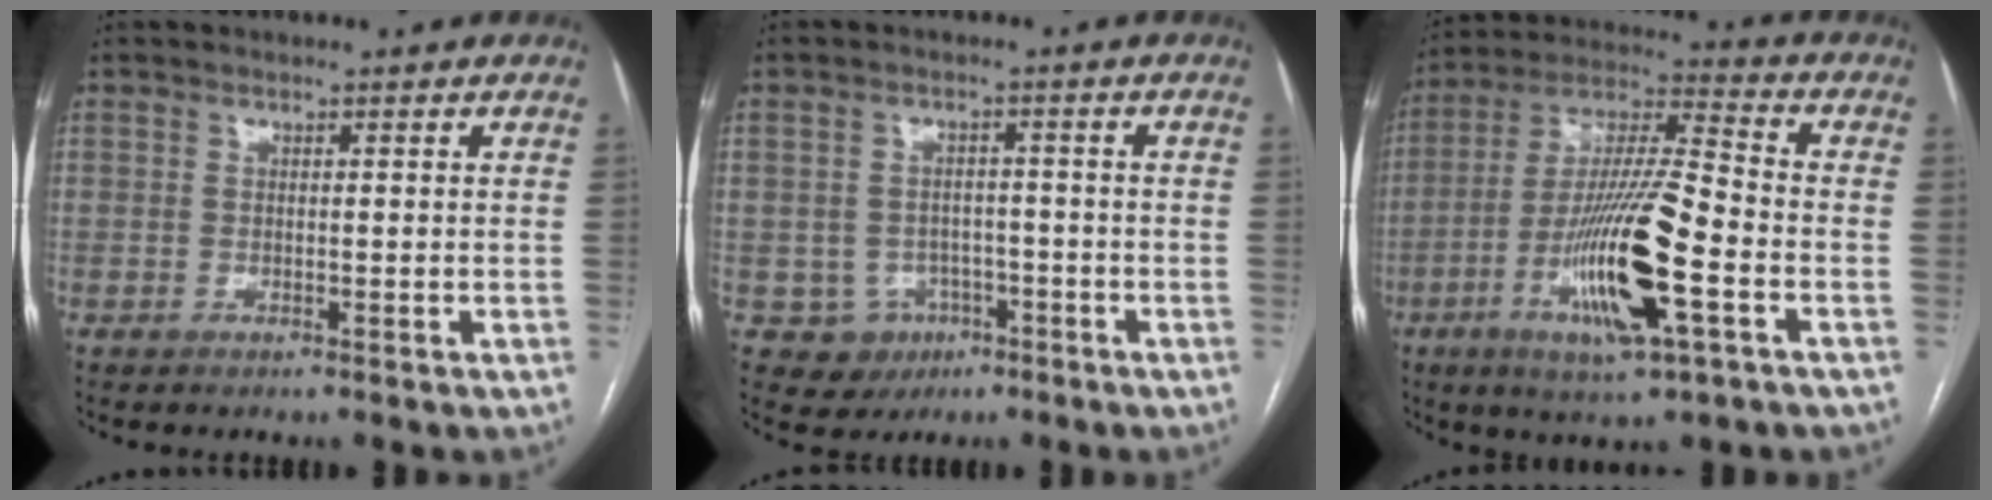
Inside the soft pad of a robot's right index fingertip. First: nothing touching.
{"total": 5.4, "force": [-2.1, 4.9, 0.8], "torque": [-0.006, 0.010, -0.022]}
{"total": 17.3, "force": [-5.8, 2.0, 16.2], "torque": [-0.315, -0.011, -0.102]}